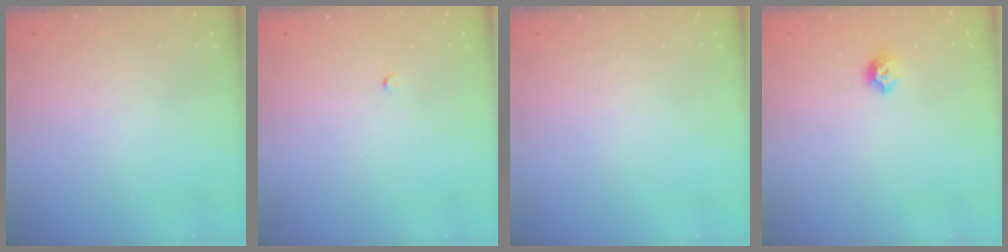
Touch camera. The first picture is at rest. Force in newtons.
{"total": 2.0, "press": 2.0, "slide": 0.3}
{"total": 0.0}
{"total": 6.4, "press": 6.3, "slide": 0.9}